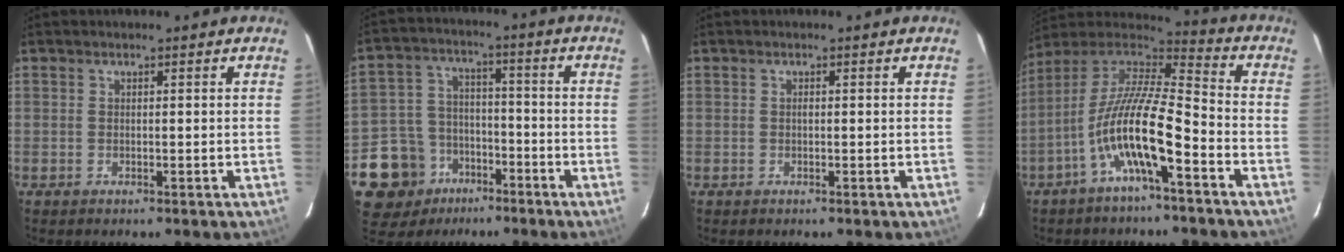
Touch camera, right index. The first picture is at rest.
{"total": 12.4, "force": [-7.1, 9.7, 2.9], "torque": [-0.098, 0.036, -0.108]}
{"total": 0.0}
{"total": 15.1, "force": [-6.7, 3.1, 13.2], "torque": [-0.243, -0.007, -0.131]}